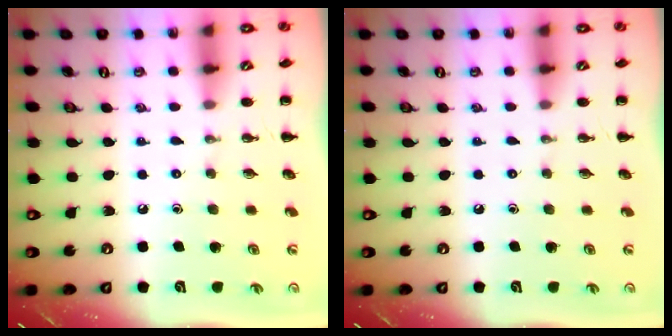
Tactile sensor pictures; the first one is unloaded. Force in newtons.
{"total": 0.0}